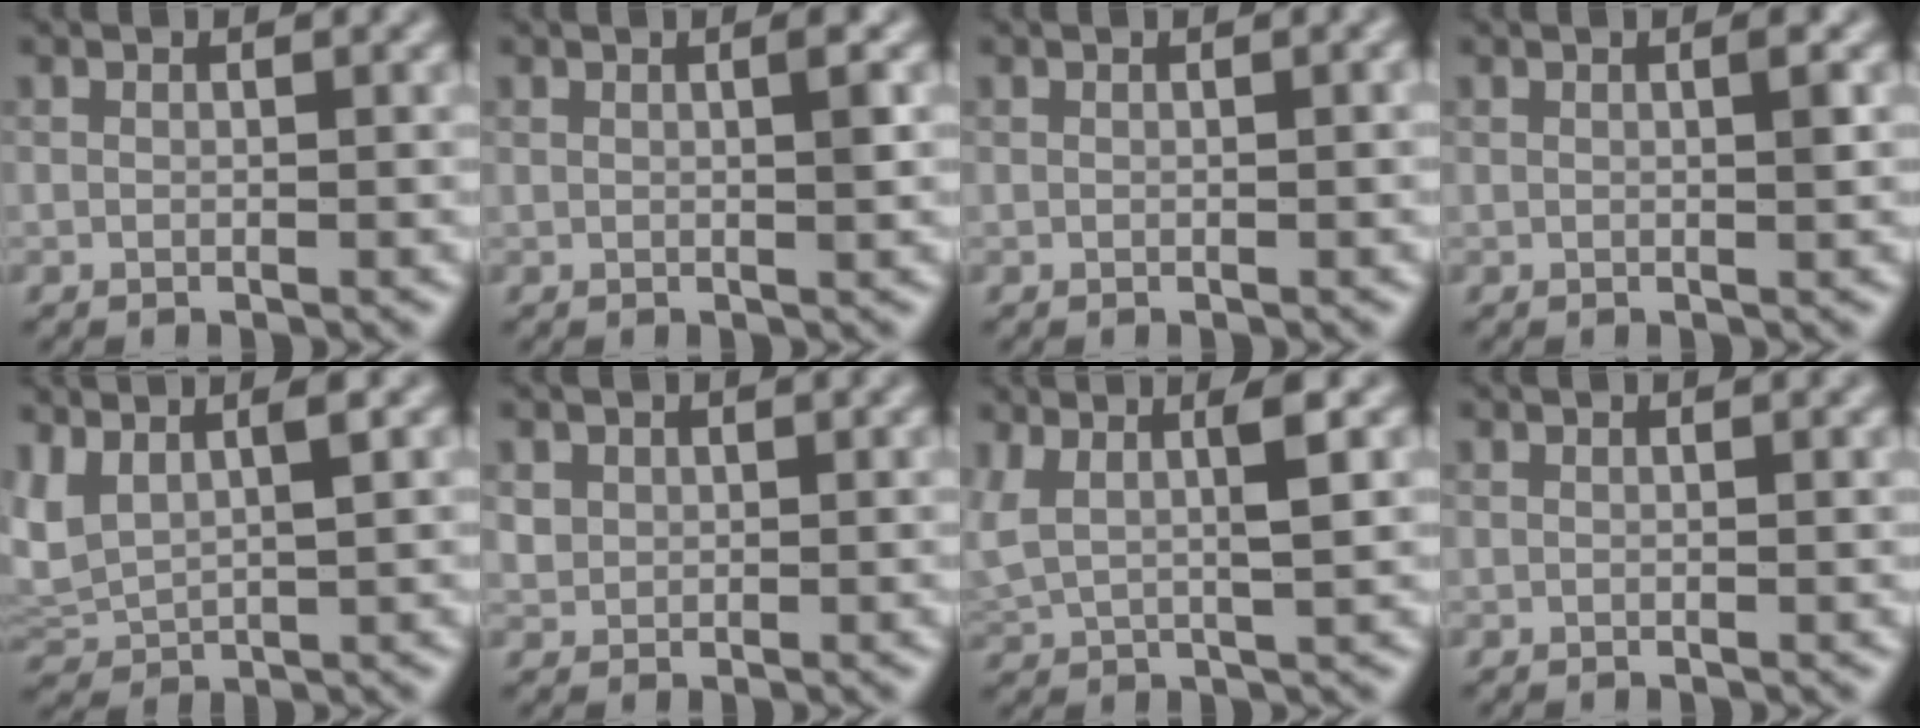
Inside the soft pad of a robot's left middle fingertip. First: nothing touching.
{"total": 1.3, "force": [0.0, 0.2, 1.3], "torque": [-0.012, 0.003, -0.001]}
{"total": 1.1, "force": [0.2, 0.4, 1.0], "torque": [-0.010, 0.005, -0.001]}
{"total": 1.1, "force": [-0.1, 0.2, 1.0], "torque": [-0.010, 0.003, -0.002]}
{"total": 2.3, "force": [0.7, 0.8, 2.1], "torque": [-0.056, 0.006, 0.027]}
{"total": 0.8, "force": [0.2, 0.8, 0.1], "torque": [-0.010, 0.002, 0.015]}
{"total": 3.2, "force": [1.2, 0.7, 2.9], "torque": [-0.068, 0.004, 0.033]}
{"total": 1.1, "force": [0.7, 0.5, 0.7], "torque": [0.000, 0.005, 0.000]}